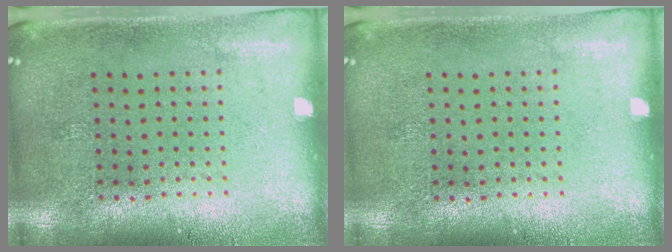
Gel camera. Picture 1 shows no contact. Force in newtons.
{"total": 0.0}